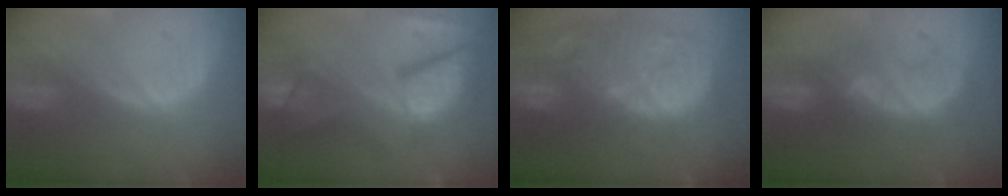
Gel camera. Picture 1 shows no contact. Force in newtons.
{"total": 12.4, "press": 10.2, "slide": 7.0}
{"total": 14.6, "press": 12.6, "slide": 7.3}
{"total": 7.8, "press": 7.2, "slide": 3.1}